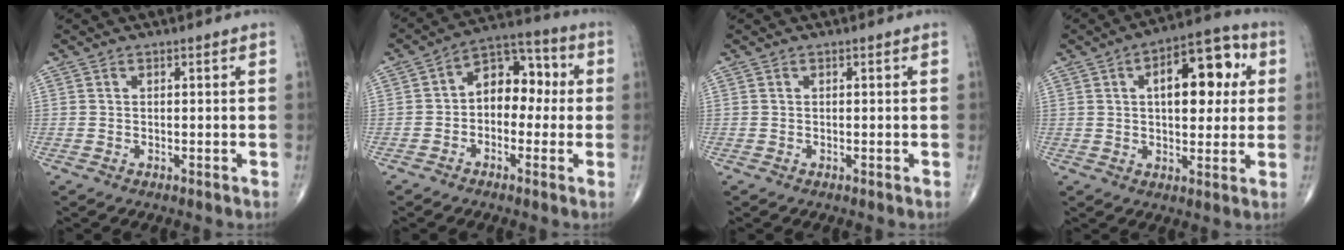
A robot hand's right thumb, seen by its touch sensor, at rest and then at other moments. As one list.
[{"total": 10.2, "force": [0.0, 7.0, 7.4], "torque": [-0.070, 0.041, -0.017]}, {"total": 0.0}, {"total": 14.8, "force": [3.5, 7.5, 12.2], "torque": [-0.136, 0.015, 0.046]}]